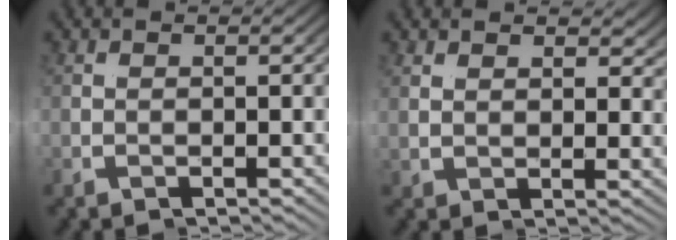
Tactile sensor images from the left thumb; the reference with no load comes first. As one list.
[{"total": 2.4, "force": [1.7, 0.9, 1.4], "torque": [-0.013, 0.005, 0.028]}]